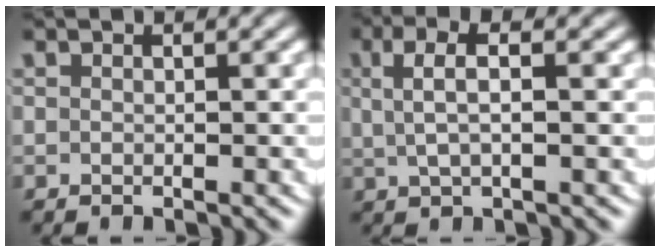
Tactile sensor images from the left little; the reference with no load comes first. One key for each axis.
{"total": 3.4, "fx": 1.2, "fy": 0.7, "fz": 3.1, "tx": -0.054, "ty": 0.012, "tz": 0.020}